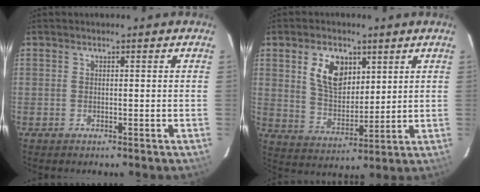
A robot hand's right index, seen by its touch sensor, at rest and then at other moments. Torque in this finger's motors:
{"motor_torque": [0.40, 0.21, 0.23, 0.08]}